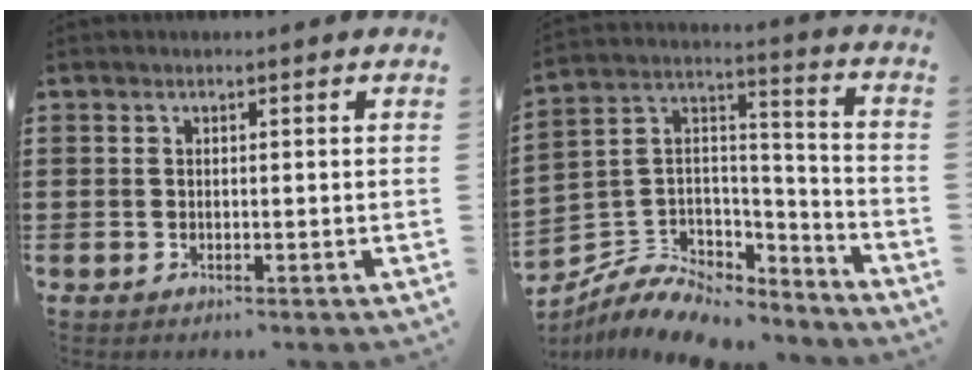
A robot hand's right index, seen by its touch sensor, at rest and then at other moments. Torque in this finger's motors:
{"motor_torque": [0.59, -0.94, 0.25, 0.02]}